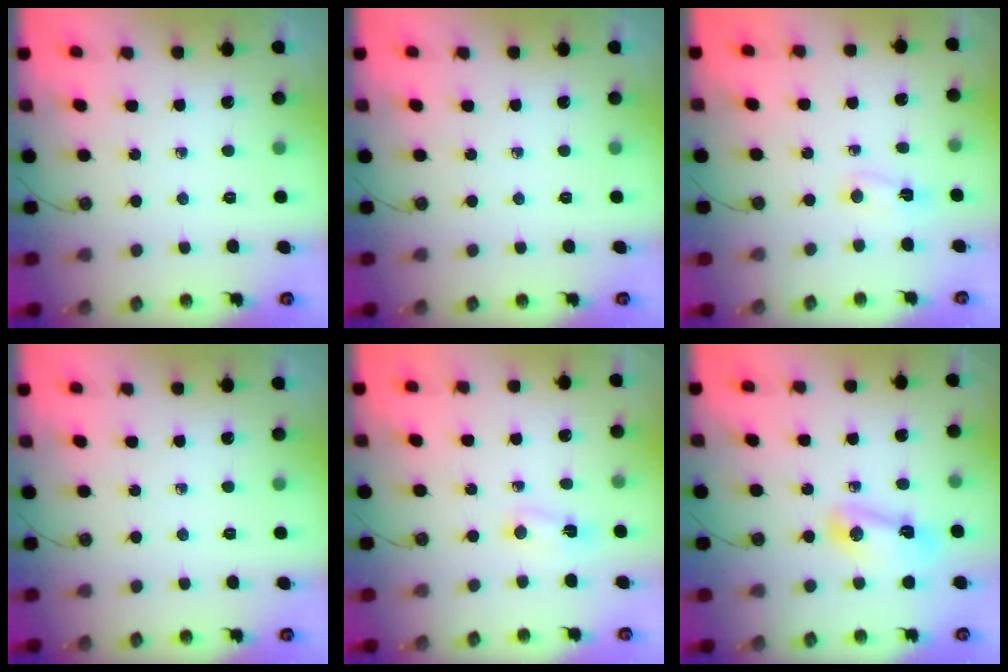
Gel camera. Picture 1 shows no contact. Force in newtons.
{"total": 0.0}
{"total": 2.4, "press": 2.3, "slide": 0.7}
{"total": 0.0}
{"total": 3.3, "press": 3.2, "slide": 0.7}
{"total": 6.1, "press": 6.1, "slide": 0.4}